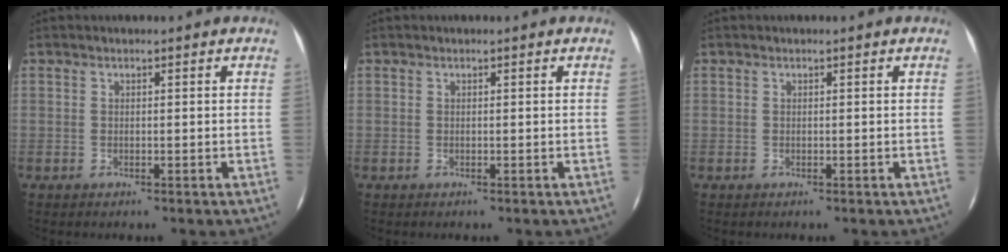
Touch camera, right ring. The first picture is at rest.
{"total": 0.0}
{"total": 0.0}